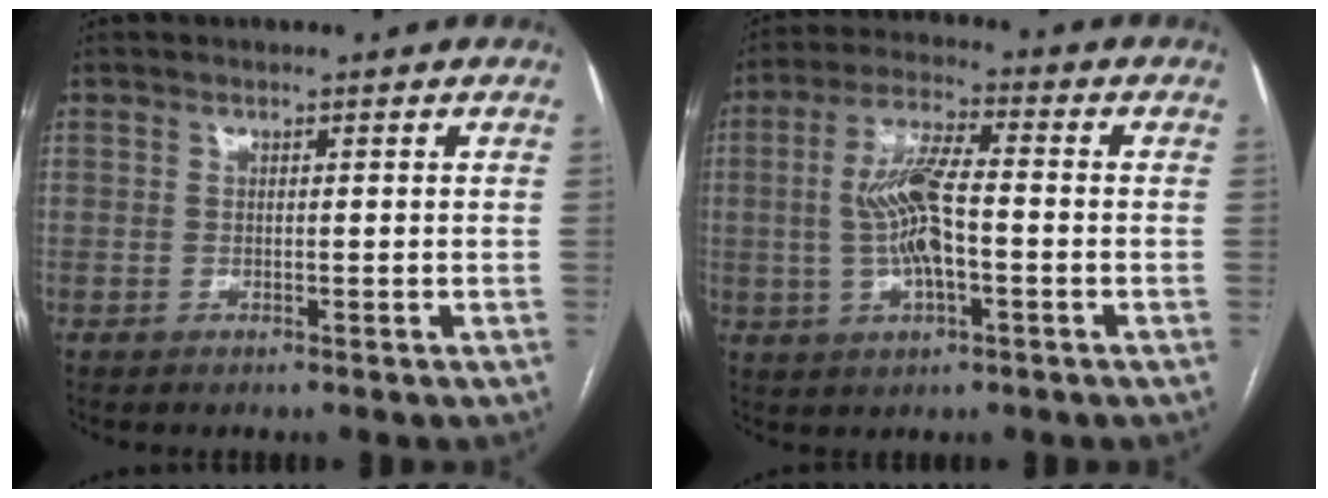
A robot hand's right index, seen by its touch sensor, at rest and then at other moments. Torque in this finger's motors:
{"motor_torque": [0.51, -0.14, 0.58, 0.15]}